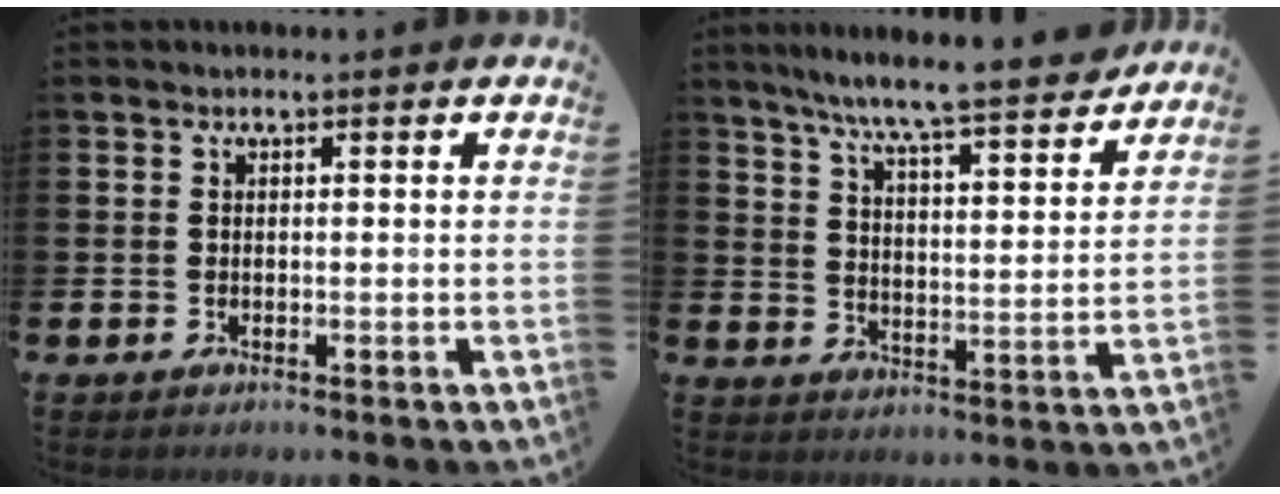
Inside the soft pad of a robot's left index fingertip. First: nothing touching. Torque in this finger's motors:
{"motor_torque": [1.04, -1.11, 0.76, 0.21]}